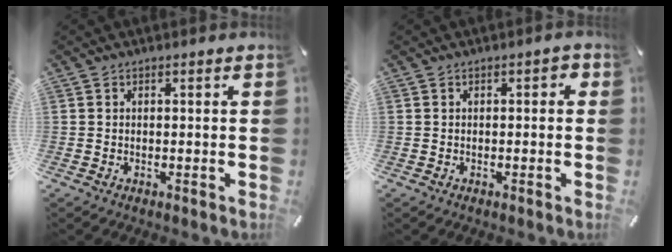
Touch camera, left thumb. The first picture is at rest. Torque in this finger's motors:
{"motor_torque": [0.30, 0.74, 0.08, -0.14, 0.00]}